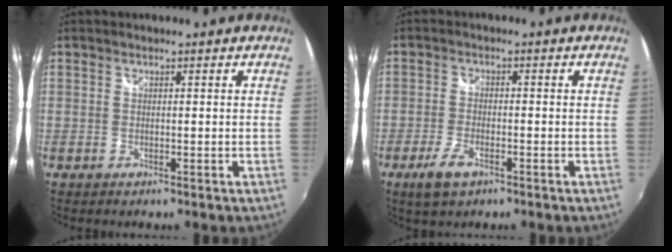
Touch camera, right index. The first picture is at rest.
{"total": 5.4, "force": [-3.2, 2.2, 3.6], "torque": [-0.093, -0.010, -0.060]}